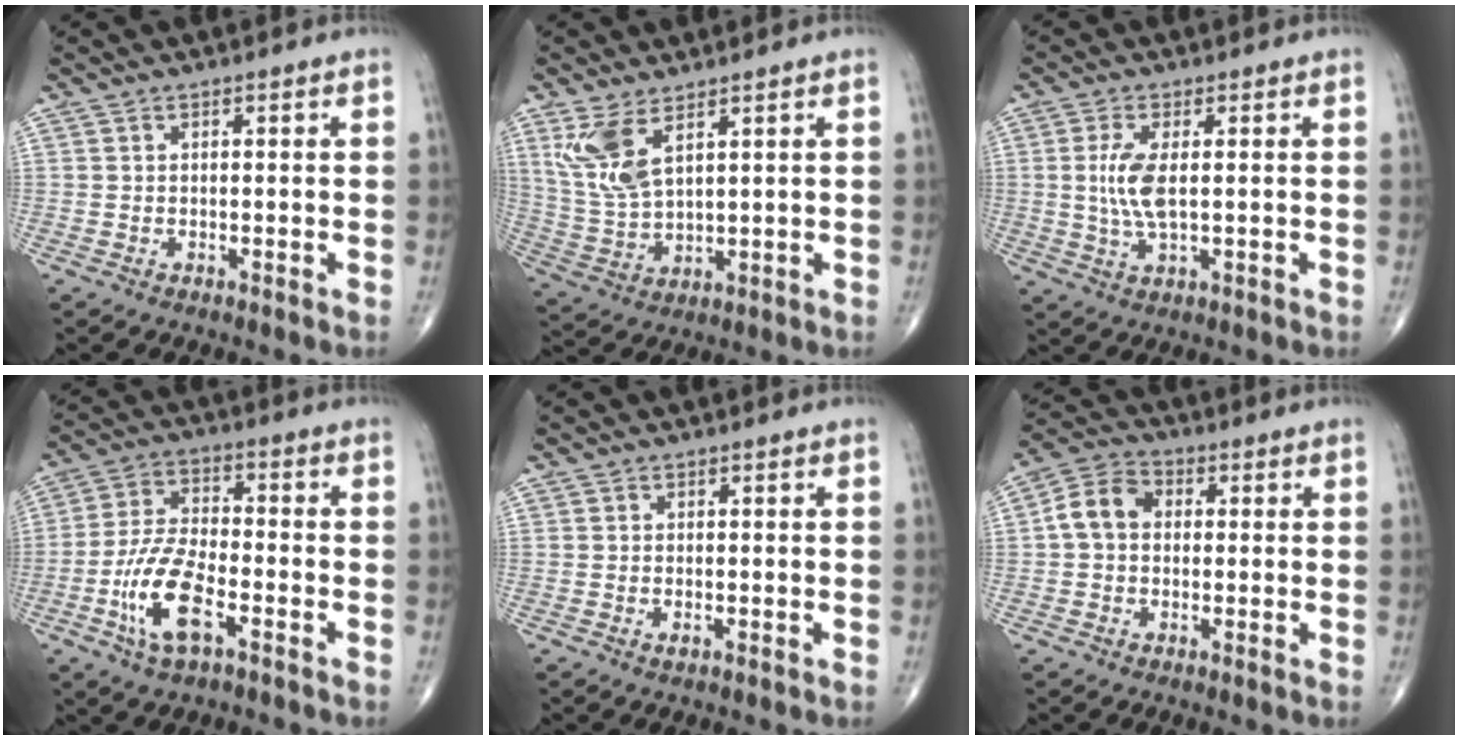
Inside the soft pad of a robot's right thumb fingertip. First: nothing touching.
{"total": 8.7, "force": [4.6, 3.5, 6.6], "torque": [-0.142, -0.021, 0.107]}
{"total": 6.2, "force": [0.6, 2.3, 5.7], "torque": [-0.131, -0.007, 0.013]}
{"total": 11.9, "force": [-4.9, 4.8, 9.7], "torque": [-0.199, 0.023, -0.094]}
{"total": 0.8, "force": [-0.3, 0.3, 0.7], "torque": [-0.011, -0.001, -0.006]}
{"total": 7.4, "force": [0.4, 5.7, 4.7], "torque": [-0.078, 0.024, -0.004]}